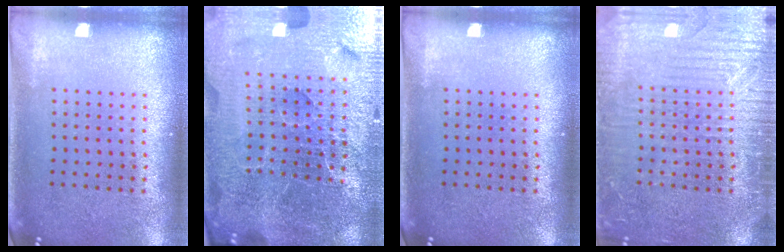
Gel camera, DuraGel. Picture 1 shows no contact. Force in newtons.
{"total": 7.1, "press": 6.2, "slide": 3.5}
{"total": 0.0}
{"total": 5.1, "press": 5.1, "slide": 0.7}